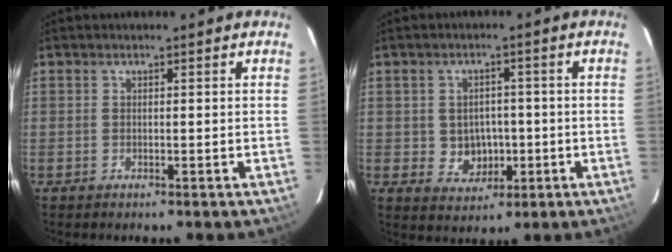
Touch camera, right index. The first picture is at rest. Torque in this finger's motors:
{"motor_torque": [0.08, -0.02, 0.05, 0.00]}